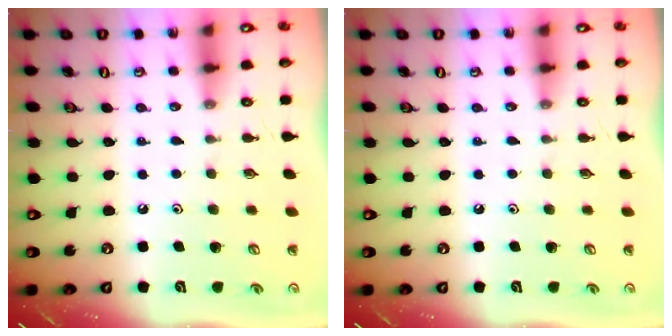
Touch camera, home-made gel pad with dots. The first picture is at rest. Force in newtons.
{"total": 0.0}